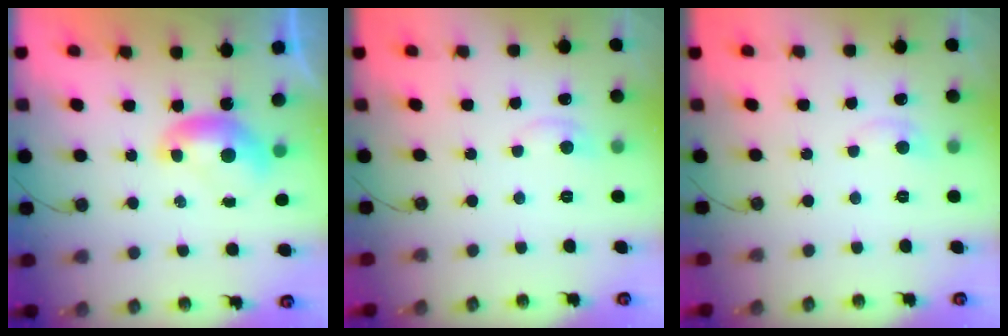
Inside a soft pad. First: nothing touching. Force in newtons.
{"total": 0.7, "press": 0.3, "slide": 0.7}
{"total": 0.9, "press": 0.6, "slide": 0.7}